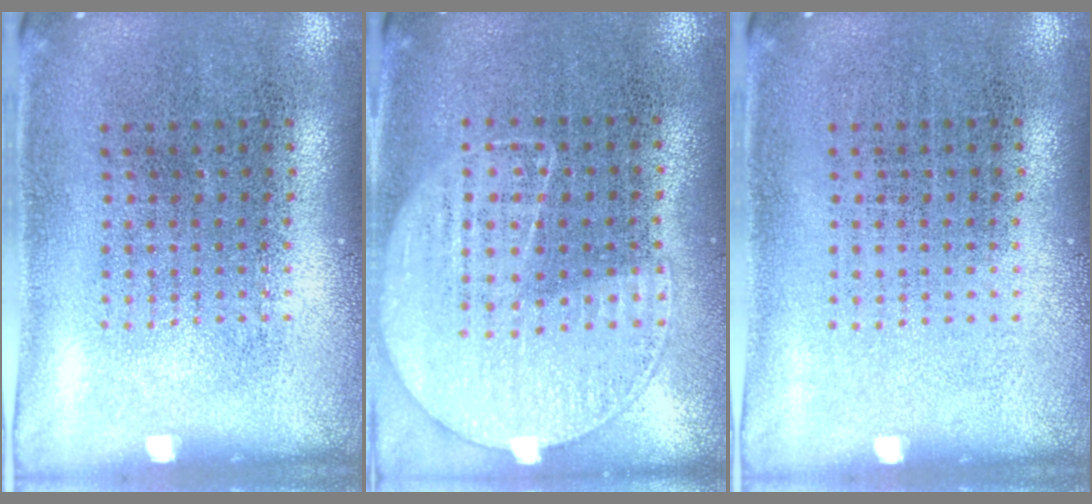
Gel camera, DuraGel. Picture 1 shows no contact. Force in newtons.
{"total": 1.2, "press": 1.0, "slide": 0.6}
{"total": 0.0}